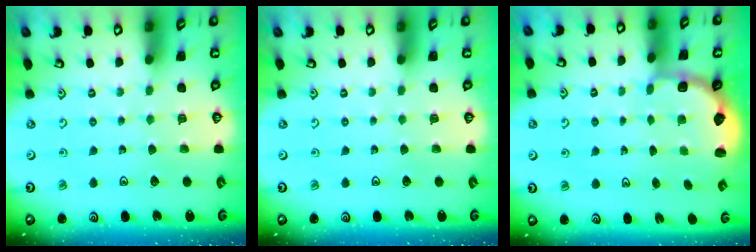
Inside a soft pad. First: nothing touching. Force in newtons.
{"total": 0.0}
{"total": 2.7, "press": 2.0, "slide": 1.9}